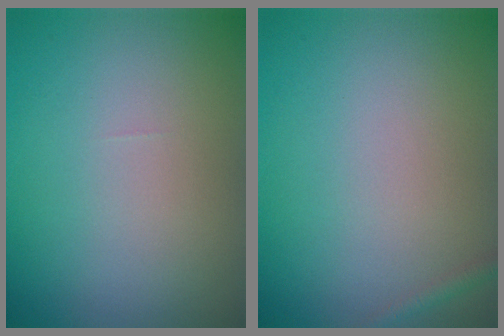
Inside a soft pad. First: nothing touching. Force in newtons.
{"total": 0.8, "press": 0.8, "slide": 0.1}